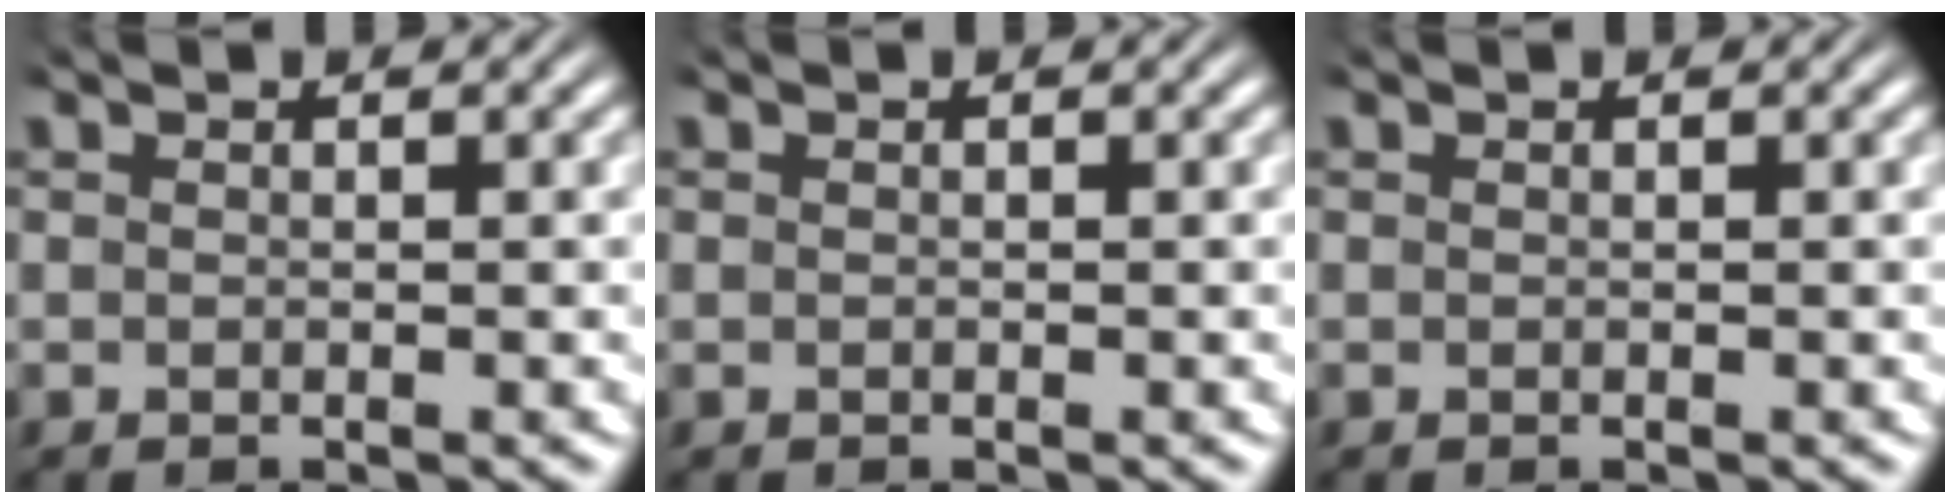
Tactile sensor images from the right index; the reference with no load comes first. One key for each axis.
{"total": 0.0}
{"total": 0.0}